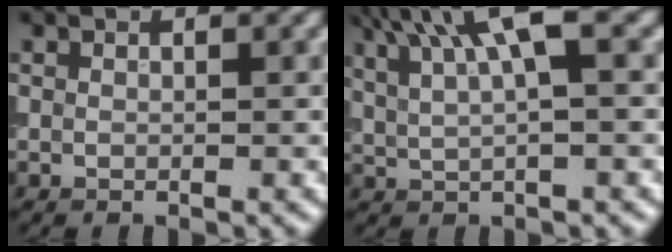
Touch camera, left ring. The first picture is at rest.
{"total": 6.5, "force": [3.2, 1.5, 5.5], "torque": [-0.098, 0.012, 0.060]}